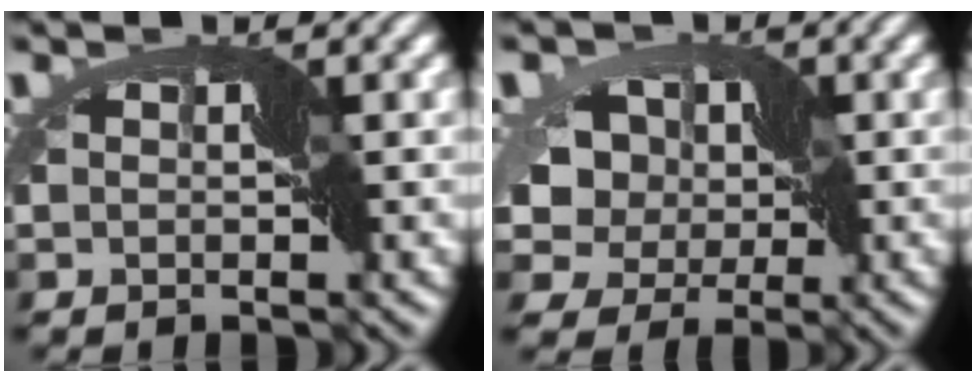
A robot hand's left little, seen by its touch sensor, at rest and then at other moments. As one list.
[{"total": 9.0, "force": [0.8, 7.5, 4.8], "torque": [-0.071, 0.021, -0.012]}]